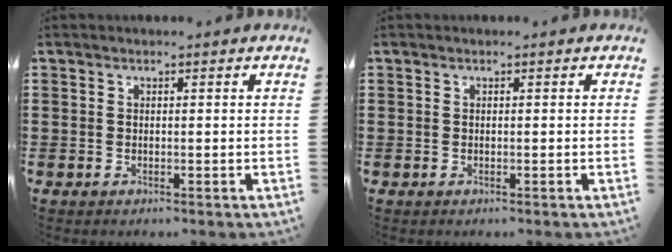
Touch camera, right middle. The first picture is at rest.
{"total": 0.0}